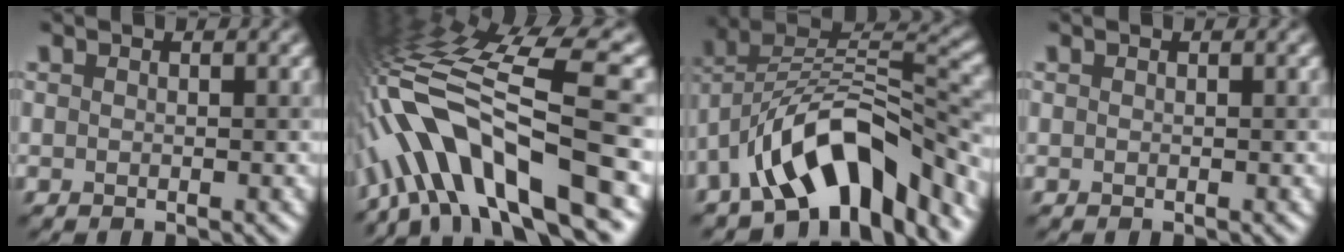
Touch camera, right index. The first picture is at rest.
{"total": 13.4, "force": [-4.3, 3.7, 12.2], "torque": [-0.213, 0.037, -0.064]}
{"total": 10.7, "force": [-5.3, 5.6, 7.5], "torque": [-0.103, 0.021, -0.099]}
{"total": 0.0}